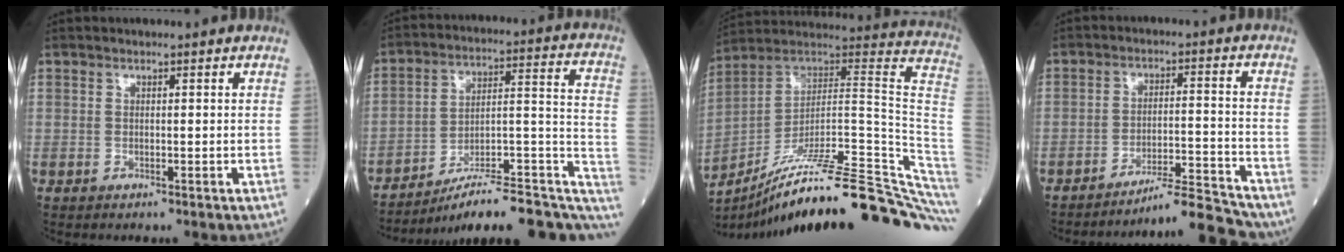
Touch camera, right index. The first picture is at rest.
{"total": 18.3, "force": [-13.1, 5.0, 11.7], "torque": [-0.105, 0.065, -0.182]}
{"total": 32.5, "force": [-25.1, 1.1, 20.5], "torque": [-0.170, 0.016, -0.362]}
{"total": 8.7, "force": [-8.5, -1.5, 0.8], "torque": [0.001, 0.019, -0.142]}